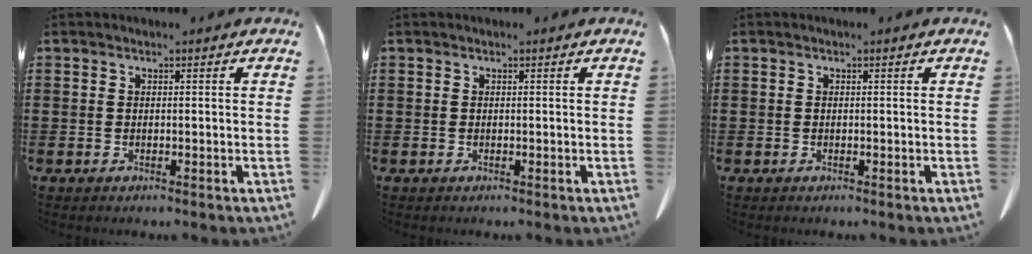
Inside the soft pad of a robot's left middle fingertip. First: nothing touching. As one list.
[{"total": 0.0}, {"total": 0.0}]